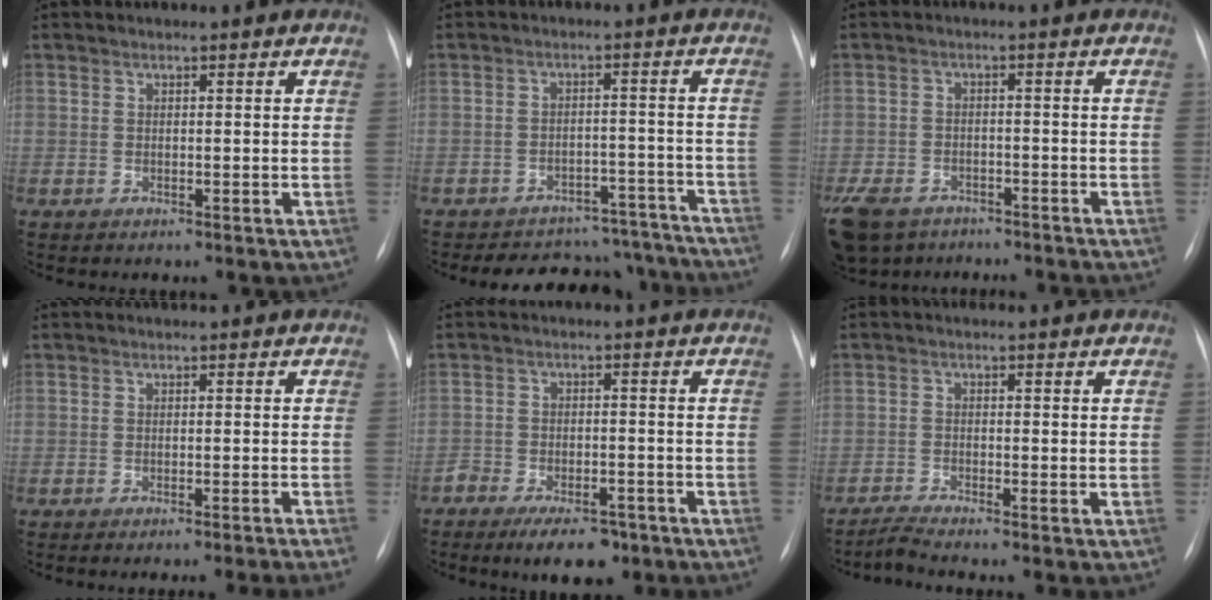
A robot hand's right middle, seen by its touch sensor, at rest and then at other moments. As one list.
[{"total": 15.2, "force": [-14.1, 5.3, 2.6], "torque": [-0.023, 0.033, -0.168]}, {"total": 12.9, "force": [-9.6, 7.0, 5.1], "torque": [-0.138, -0.012, -0.138]}, {"total": 6.4, "force": [-5.4, -1.8, 2.9], "torque": [-0.010, -0.005, -0.069]}, {"total": 7.5, "force": [-5.6, 3.2, 4.0], "torque": [-0.062, 0.004, -0.086]}, {"total": 2.2, "force": [-2.0, -1.0, 0.0], "torque": [-0.010, -0.015, -0.042]}]